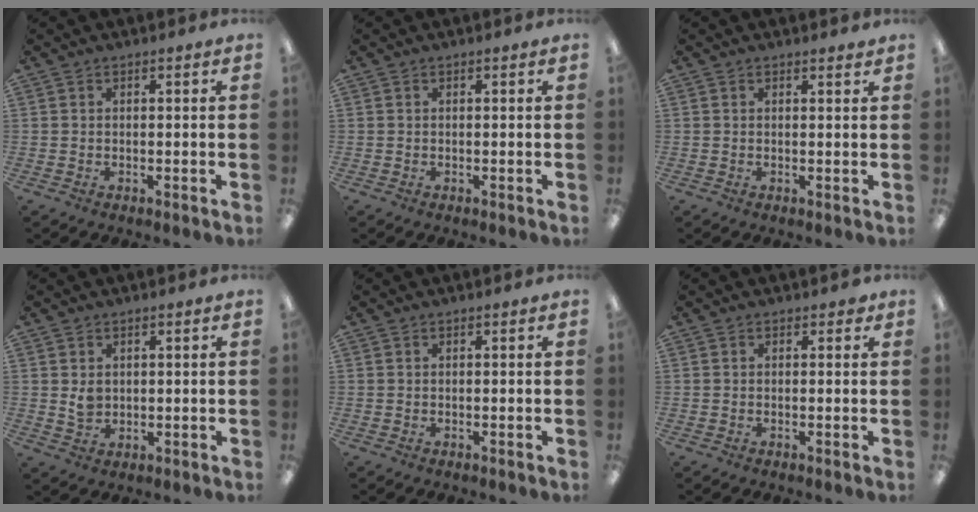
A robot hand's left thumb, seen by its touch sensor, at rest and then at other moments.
{"total": 0.0}
{"total": 1.0, "force": [0.9, 0.0, 0.4], "torque": [-0.001, -0.004, 0.015]}
{"total": 3.2, "force": [1.0, 2.4, 1.8], "torque": [-0.023, -0.002, 0.014]}
{"total": 0.0}
{"total": 0.9, "force": [0.5, 0.6, 0.6], "torque": [-0.004, 0.000, 0.006]}